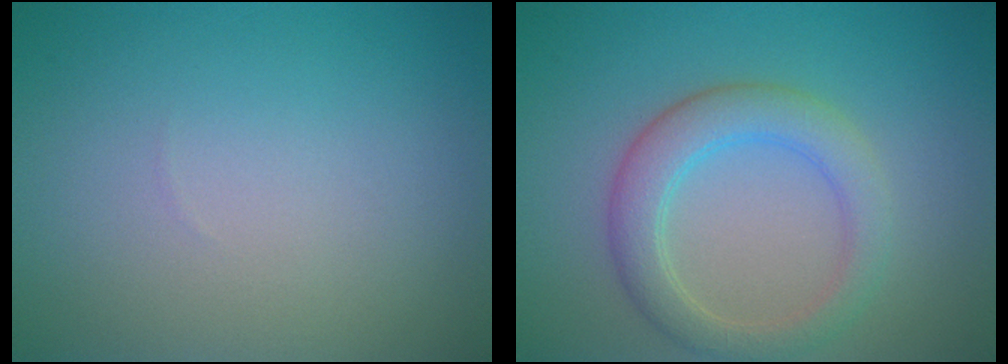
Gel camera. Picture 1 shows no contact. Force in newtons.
{"total": 4.0, "press": 3.9, "slide": 0.4}